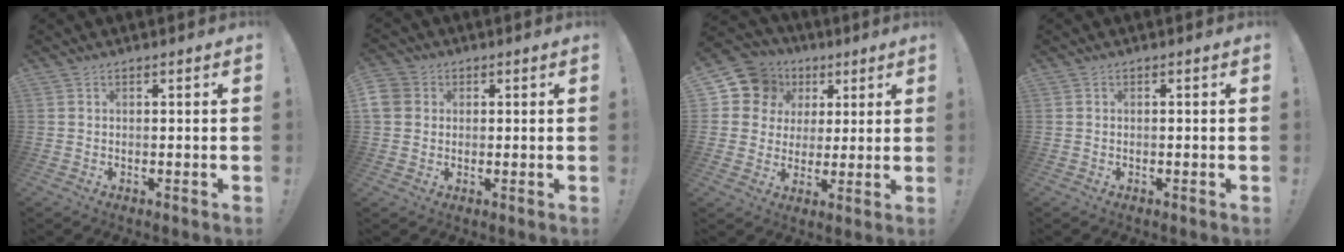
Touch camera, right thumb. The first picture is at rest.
{"total": 5.4, "force": [1.2, 4.8, 2.0], "torque": [-0.037, 0.003, 0.024]}
{"total": 12.0, "force": [5.1, 10.3, 3.4], "torque": [-0.057, -0.025, 0.107]}
{"total": 0.0}